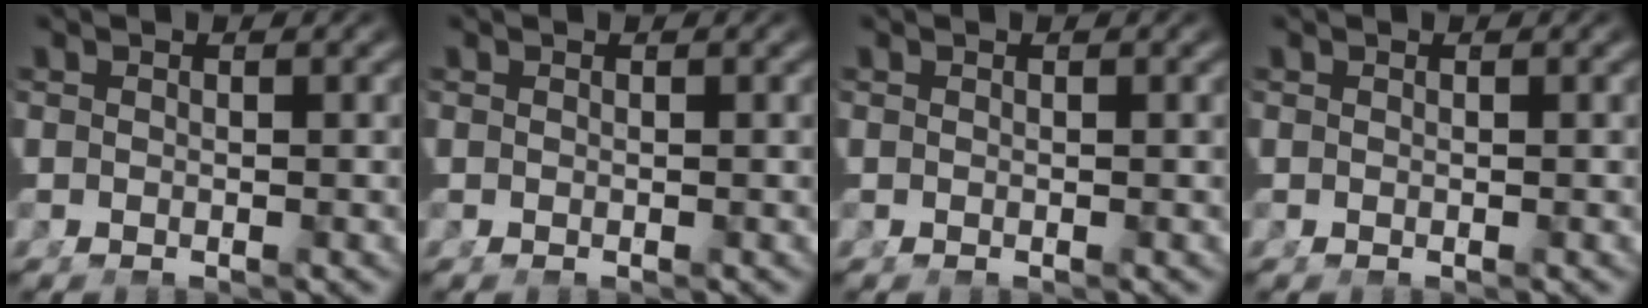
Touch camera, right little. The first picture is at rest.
{"total": 0.0}
{"total": 0.0}
{"total": 0.0}